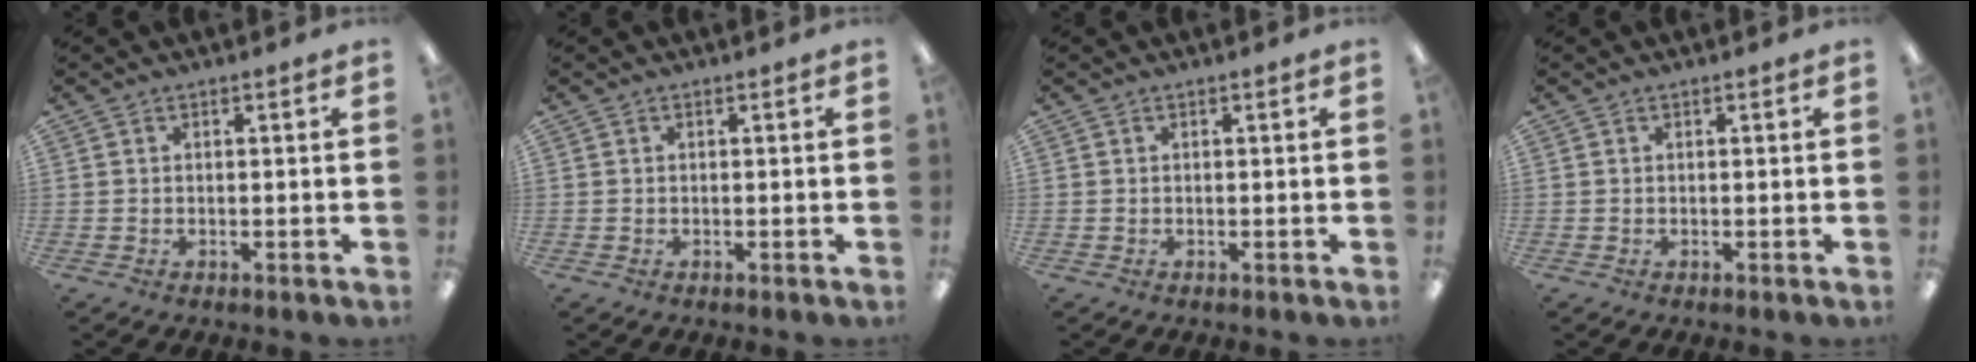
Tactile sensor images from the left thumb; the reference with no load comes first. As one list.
[{"total": 0.0}, {"total": 0.0}, {"total": 0.0}]